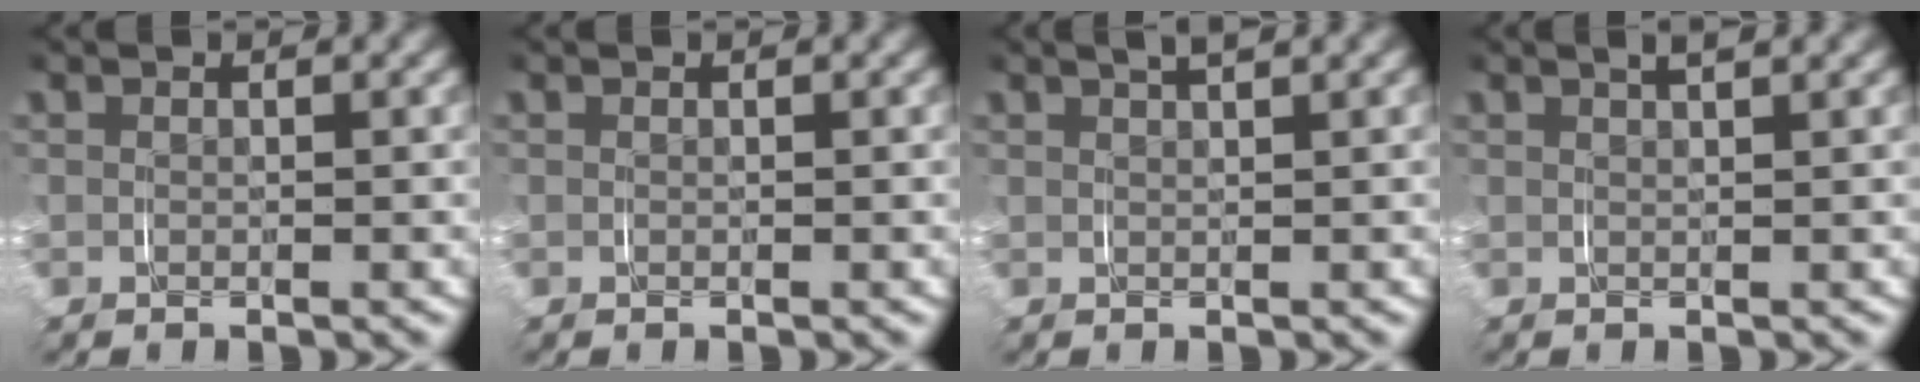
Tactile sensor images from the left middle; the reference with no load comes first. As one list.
[{"total": 0.0}, {"total": 2.9, "force": [2.1, 0.5, 1.9], "torque": [-0.024, 0.014, 0.030]}, {"total": 2.5, "force": [1.8, 0.4, 1.7], "torque": [-0.023, 0.013, 0.025]}]